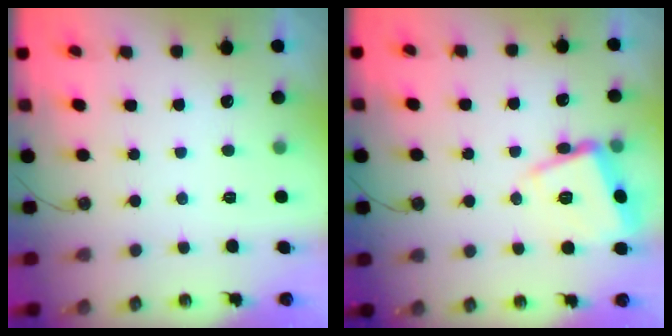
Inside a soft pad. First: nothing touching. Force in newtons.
{"total": 15.0, "press": 15.0, "slide": 0.7}